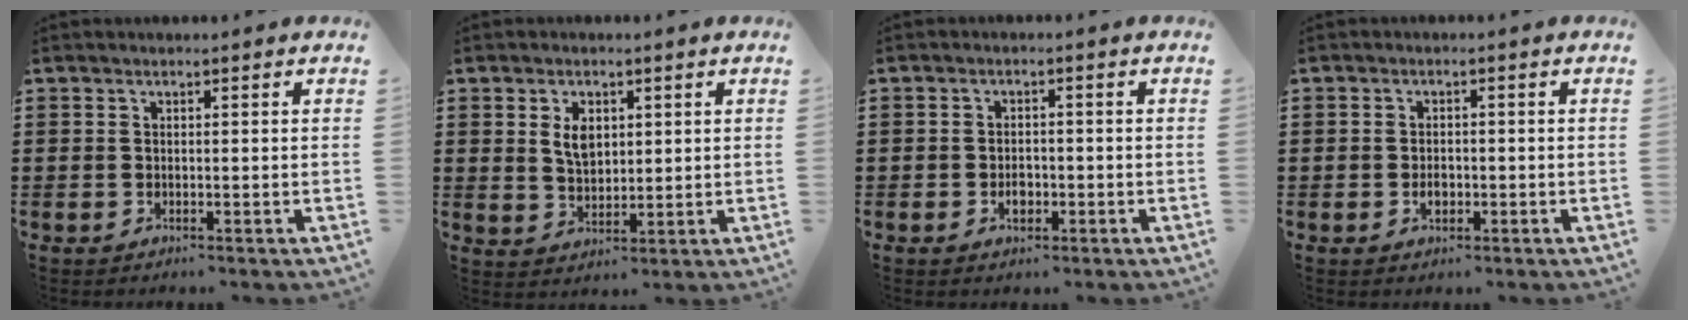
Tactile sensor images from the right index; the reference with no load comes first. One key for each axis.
{"total": 4.3, "fx": 1.5, "fy": 2.7, "fz": 3.0, "tx": -0.060, "ty": 0.007, "tz": 0.023}
{"total": 2.4, "fx": -0.8, "fy": 1.4, "fz": 1.7, "tx": -0.034, "ty": 0.002, "tz": -0.015}
{"total": 1.9, "fx": -0.5, "fy": 1.3, "fz": 1.2, "tx": -0.025, "ty": 0.002, "tz": -0.010}